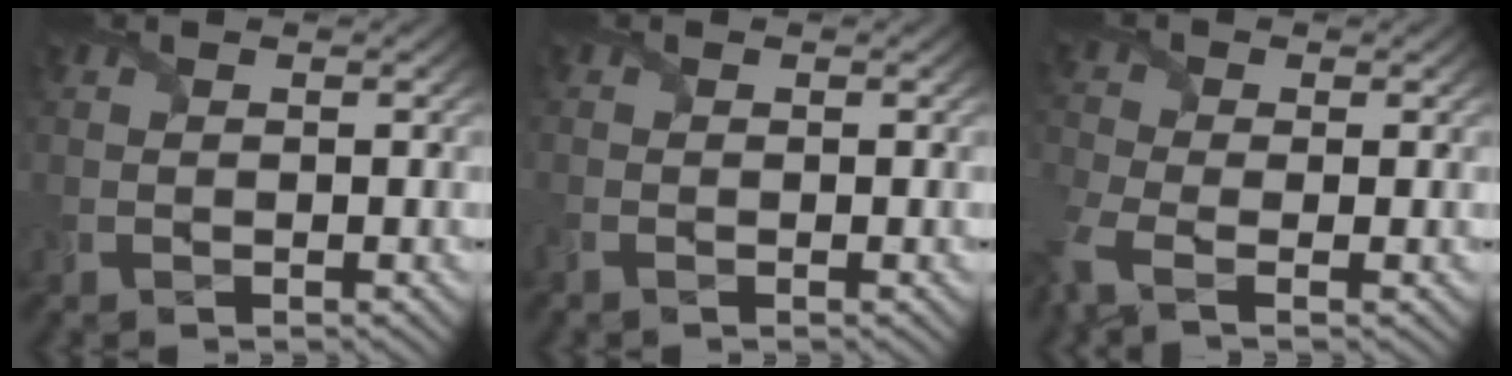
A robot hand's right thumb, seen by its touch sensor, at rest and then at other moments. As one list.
[{"total": 0.8, "force": [-0.6, 0.1, 0.5], "torque": [-0.015, -0.007, -0.017]}, {"total": 5.5, "force": [-2.9, 2.6, 3.9], "torque": [-0.111, -0.020, -0.072]}]